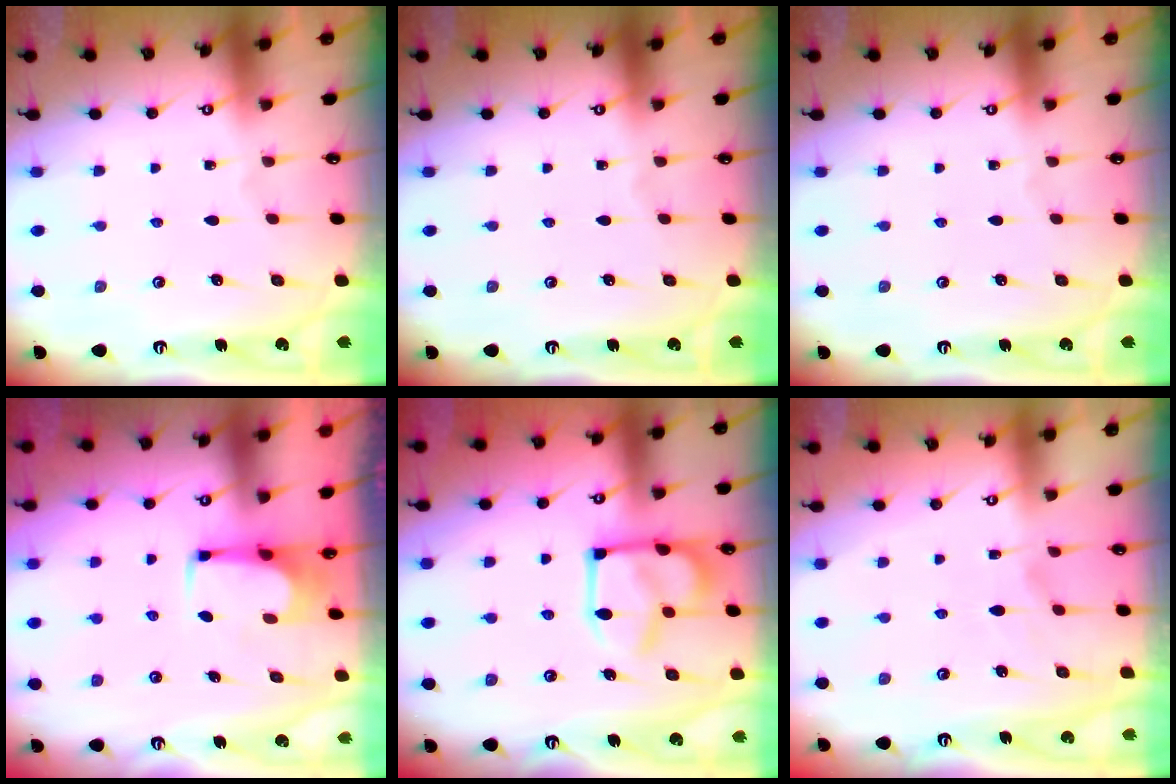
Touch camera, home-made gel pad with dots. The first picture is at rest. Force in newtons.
{"total": 0.0}
{"total": 0.0}
{"total": 3.7, "press": 3.7, "slide": 0.2}
{"total": 14.9, "press": 14.8, "slide": 1.7}
{"total": 1.4, "press": 0.9, "slide": 1.1}